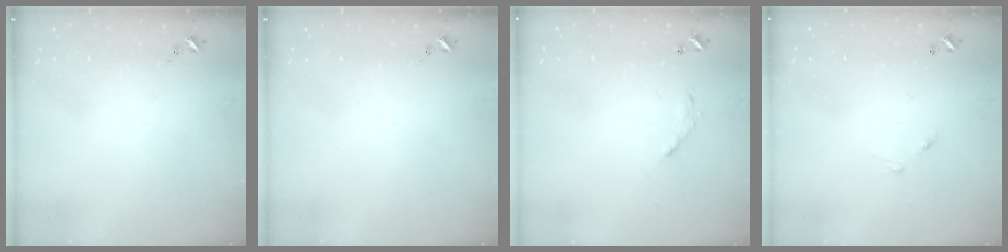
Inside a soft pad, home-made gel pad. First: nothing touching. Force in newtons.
{"total": 0.0}
{"total": 6.2, "press": 6.2, "slide": 0.4}
{"total": 4.9, "press": 4.9, "slide": 0.3}